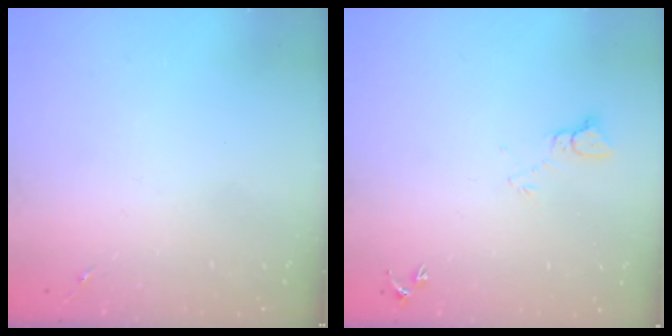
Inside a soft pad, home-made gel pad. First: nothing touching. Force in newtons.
{"total": 4.4, "press": 4.3, "slide": 0.4}